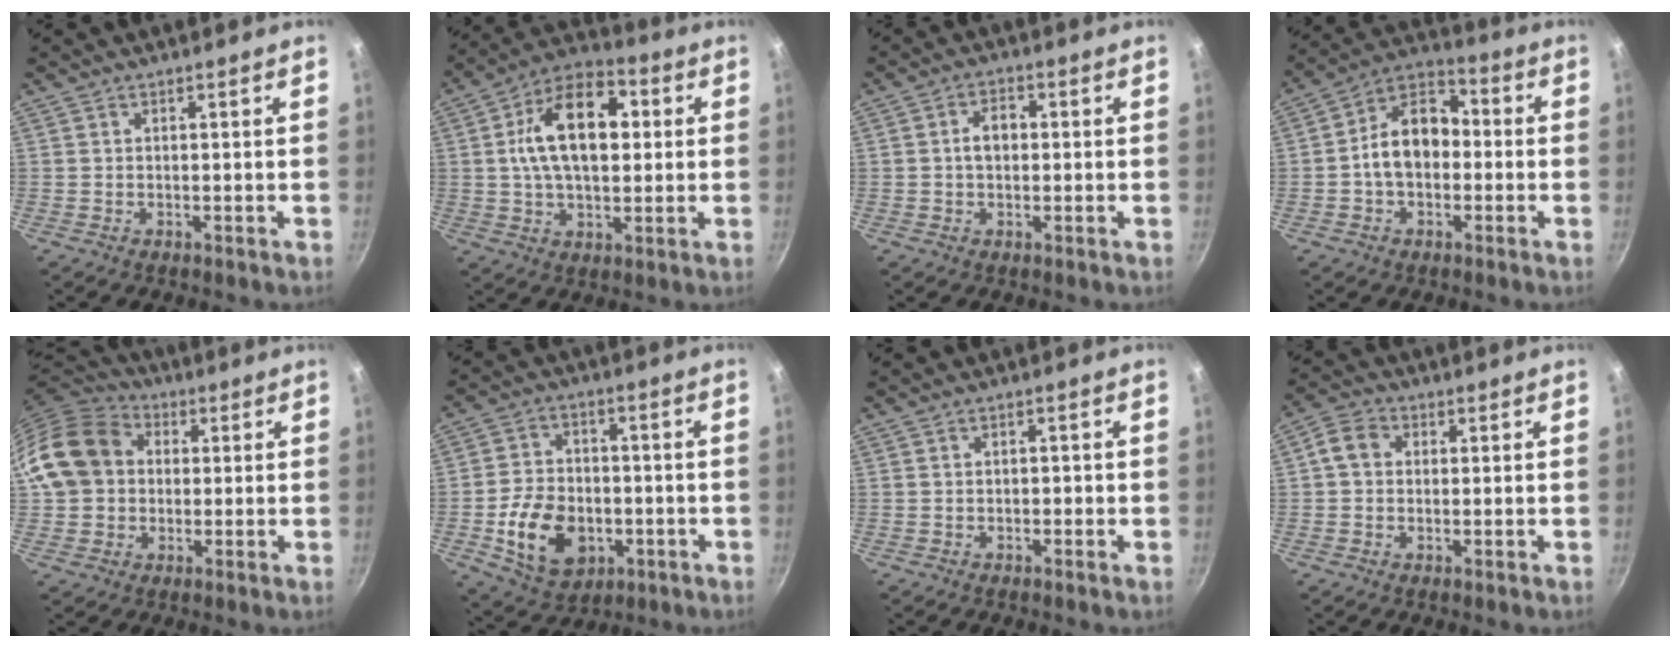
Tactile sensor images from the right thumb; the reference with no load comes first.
{"total": 17.1, "force": [2.8, 10.3, 13.4], "torque": [-0.194, 0.019, 0.030]}
{"total": 4.1, "force": [0.1, 2.9, 3.0], "torque": [-0.033, 0.013, -0.002]}
{"total": 11.9, "force": [-1.1, 8.3, 8.4], "torque": [-0.103, 0.043, -0.038]}
{"total": 14.0, "force": [1.7, 11.8, 7.4], "torque": [-0.117, 0.030, 0.018]}
{"total": 14.3, "force": [-3.7, 10.3, 9.2], "torque": [-0.141, 0.018, -0.052]}
{"total": 0.9, "force": [-0.4, 0.7, 0.5], "torque": [-0.007, 0.006, -0.002]}
{"total": 4.8, "force": [0.6, 3.9, 2.7], "torque": [-0.044, 0.009, -0.004]}